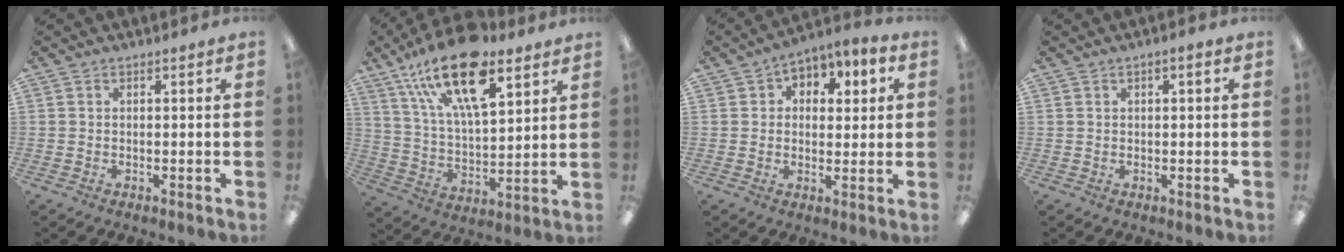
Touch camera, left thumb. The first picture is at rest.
{"total": 22.0, "force": [13.2, 9.0, 15.0], "torque": [-0.270, -0.065, 0.224]}
{"total": 4.9, "force": [2.4, 4.0, 1.6], "torque": [-0.022, -0.017, 0.038]}
{"total": 1.4, "force": [0.3, 0.3, 1.4], "torque": [-0.024, 0.002, 0.005]}